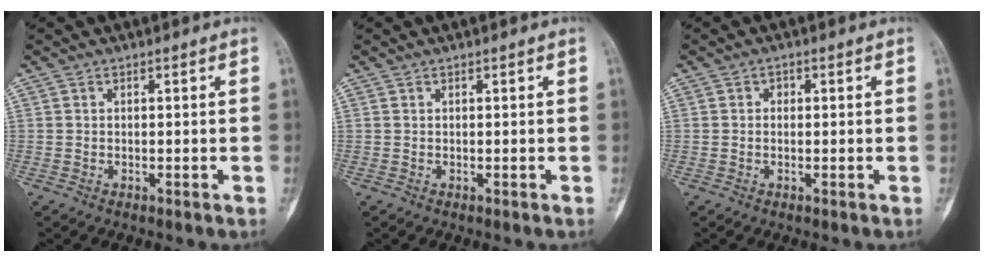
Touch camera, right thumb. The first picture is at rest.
{"total": 0.0}
{"total": 0.8, "force": [0.1, 0.6, 0.5], "torque": [-0.002, 0.003, -0.001]}